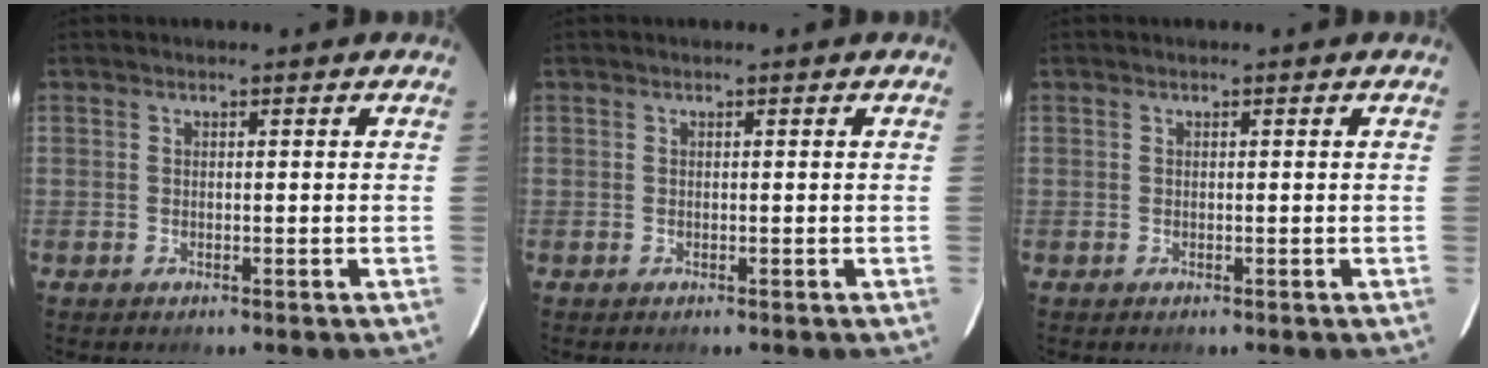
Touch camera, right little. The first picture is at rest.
{"total": 0.0}
{"total": 0.0}